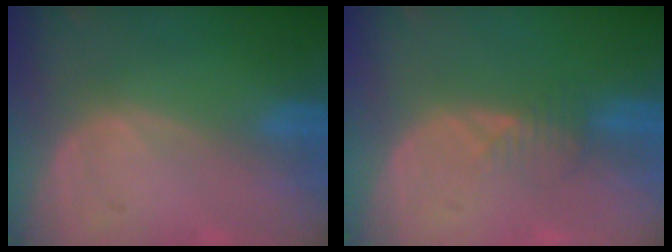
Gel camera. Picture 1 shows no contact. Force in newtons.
{"total": 2.1, "press": 2.1, "slide": 0.2}